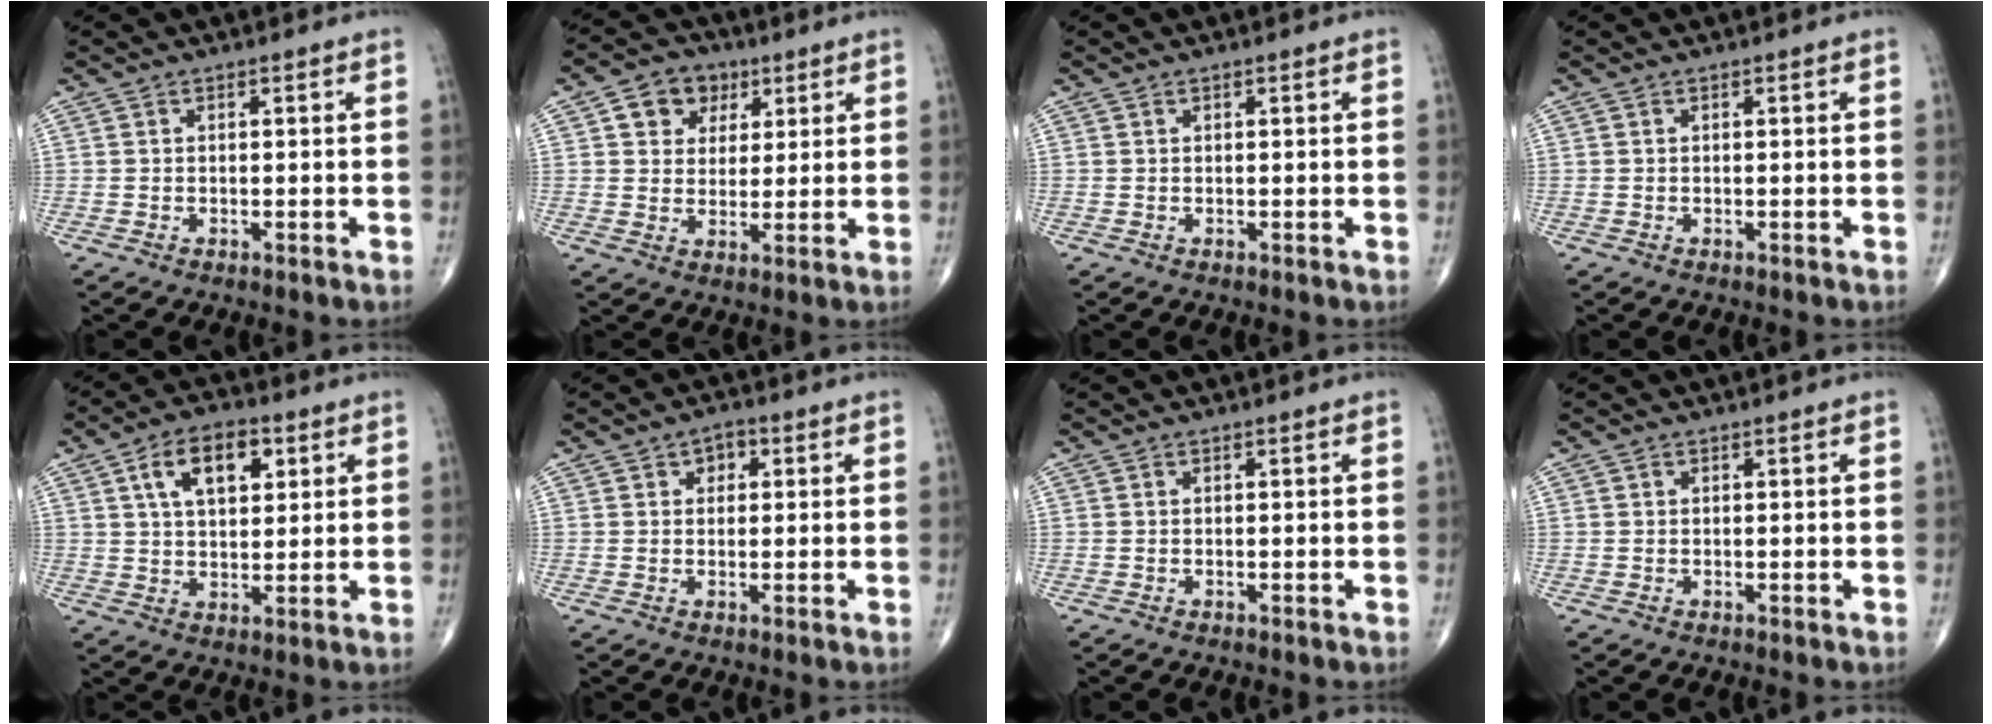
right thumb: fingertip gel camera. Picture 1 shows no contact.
{"total": 8.2, "force": [3.5, 6.5, 3.5], "torque": [-0.016, -0.007, 0.051]}
{"total": 0.0}
{"total": 0.0}
{"total": 10.7, "force": [4.1, 6.0, 7.8], "torque": [-0.110, -0.004, 0.067]}
{"total": 3.0, "force": [1.1, 2.2, 1.7], "torque": [-0.004, 0.001, 0.010]}
{"total": 0.0}
{"total": 0.0}